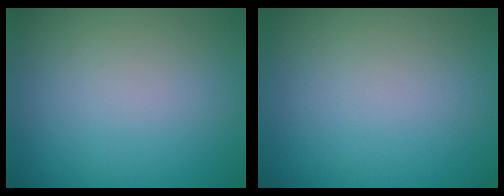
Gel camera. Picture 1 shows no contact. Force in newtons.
{"total": 0.0}